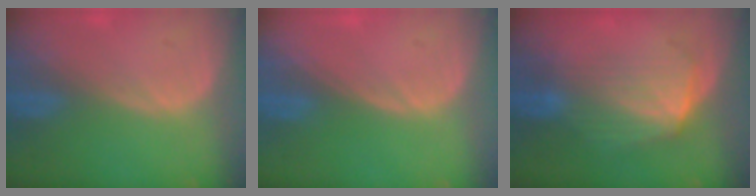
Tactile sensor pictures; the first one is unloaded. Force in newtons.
{"total": 0.0}
{"total": 7.3, "press": 6.6, "slide": 3.2}